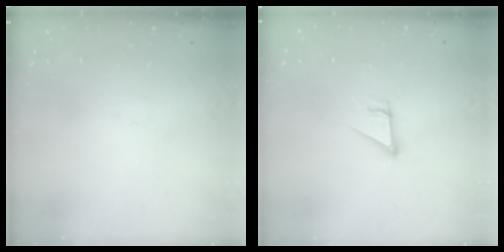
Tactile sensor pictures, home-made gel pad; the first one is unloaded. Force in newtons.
{"total": 3.8, "press": 3.8, "slide": 0.2}